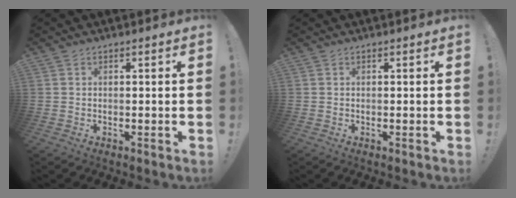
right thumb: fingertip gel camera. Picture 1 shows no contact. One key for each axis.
{"total": 0.0}